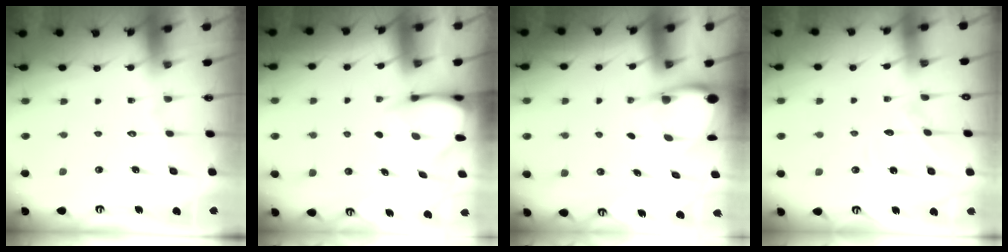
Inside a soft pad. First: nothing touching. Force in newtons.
{"total": 3.5, "press": 3.4, "slide": 0.3}
{"total": 4.0, "press": 4.0, "slide": 0.4}
{"total": 7.2, "press": 7.2, "slide": 0.2}